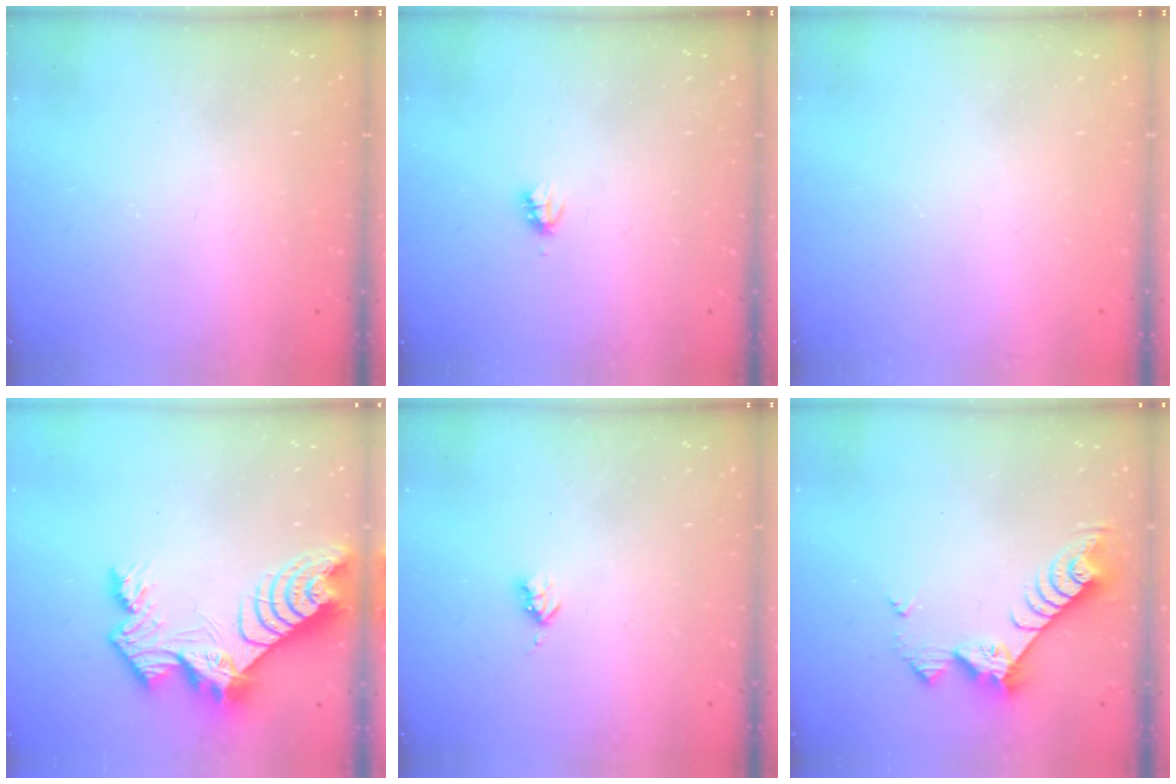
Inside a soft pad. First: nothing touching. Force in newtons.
{"total": 2.2, "press": 2.2, "slide": 0.3}
{"total": 0.0}
{"total": 13.2, "press": 13.2, "slide": 1.0}
{"total": 2.7, "press": 2.6, "slide": 0.5}
{"total": 9.6, "press": 9.5, "slide": 0.7}